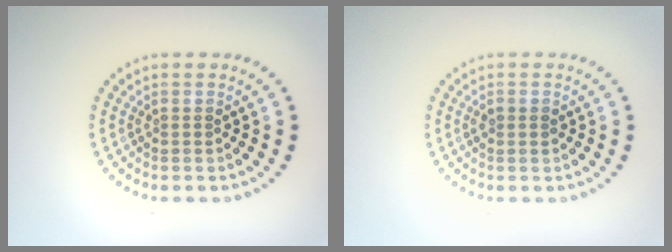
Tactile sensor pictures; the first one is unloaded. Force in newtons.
{"total": 1.0, "press": 1.0, "slide": 0.1}